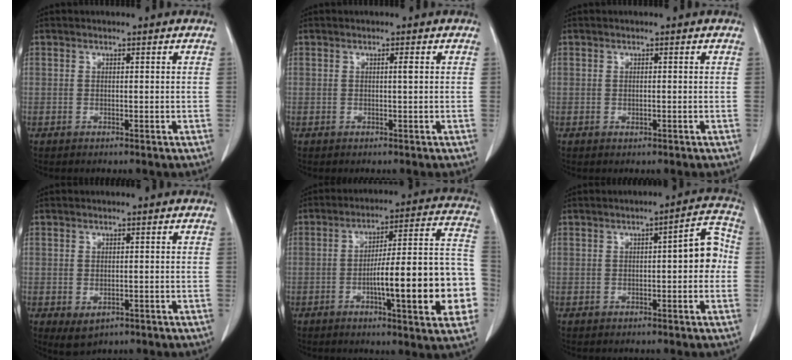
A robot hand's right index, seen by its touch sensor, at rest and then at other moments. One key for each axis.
{"total": 0.7, "fx": 0.1, "fy": -0.1, "fz": 0.7, "tx": -0.011, "ty": 0.000, "tz": 0.002}
{"total": 0.6, "fx": -0.1, "fy": 0.2, "fz": 0.5, "tx": -0.009, "ty": -0.002, "tz": 0.000}
{"total": 2.6, "fx": -1.0, "fy": 1.7, "fz": 1.7, "tx": -0.029, "ty": -0.006, "tz": -0.002}
{"total": 19.1, "fx": -4.8, "fy": 2.7, "fz": 18.3, "tx": -0.194, "ty": 0.031, "tz": -0.059}
{"total": 5.7, "fx": -0.1, "fy": 1.4, "fz": 5.5, "tx": -0.063, "ty": 0.022, "tz": -0.006}